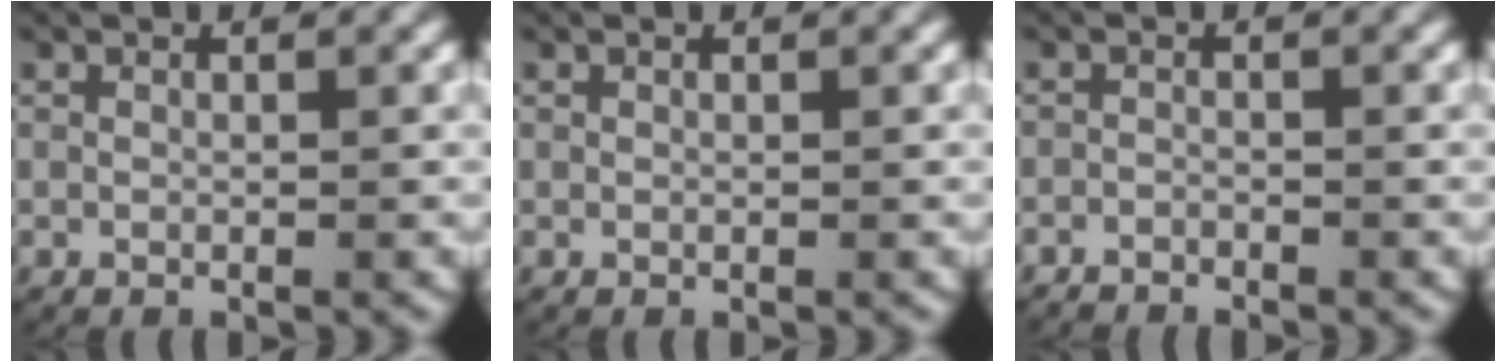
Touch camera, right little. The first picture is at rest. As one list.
[{"total": 0.0}, {"total": 1.8, "force": [-1.8, 0.4, 0.0], "torque": [-0.006, -0.012, -0.029]}]